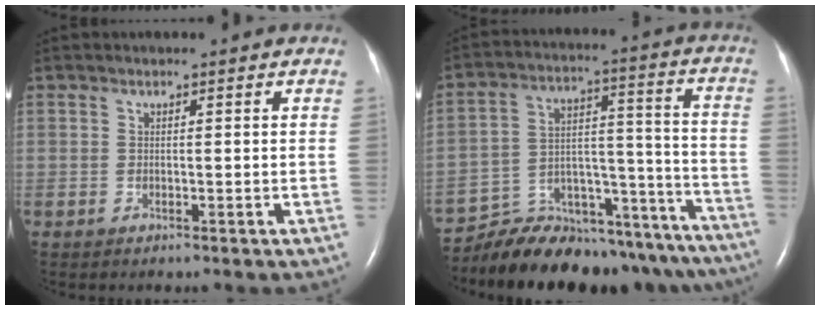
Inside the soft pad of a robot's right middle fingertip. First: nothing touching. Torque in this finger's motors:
{"motor_torque": [0.97, -1.17, 0.24, 0.13]}